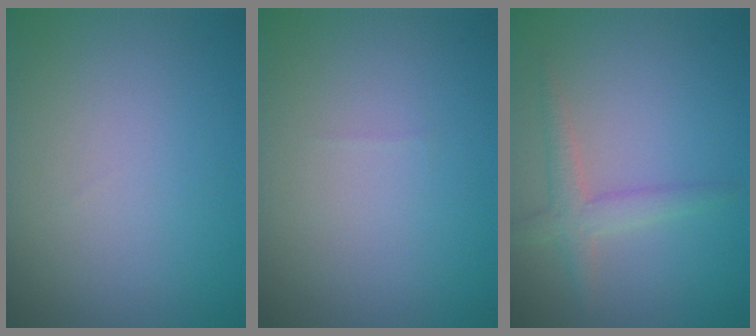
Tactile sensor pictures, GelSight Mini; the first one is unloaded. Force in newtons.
{"total": 0.0}
{"total": 2.5, "press": 2.5, "slide": 0.1}